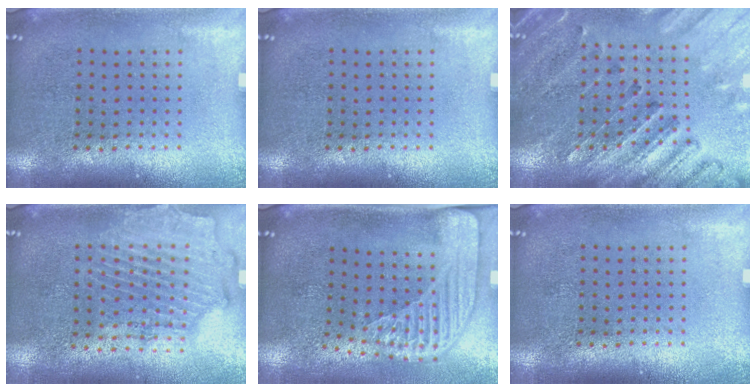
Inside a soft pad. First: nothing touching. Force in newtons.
{"total": 0.0}
{"total": 2.7, "press": 2.6, "slide": 0.8}
{"total": 1.8, "press": 1.7, "slide": 0.8}
{"total": 2.3, "press": 1.7, "slide": 1.5}
{"total": 0.0}